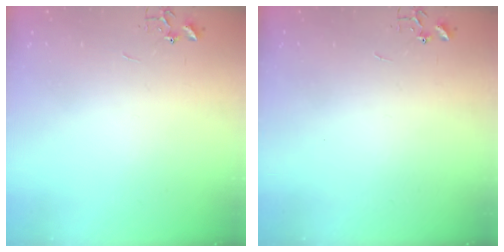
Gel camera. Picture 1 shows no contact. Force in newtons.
{"total": 0.0}